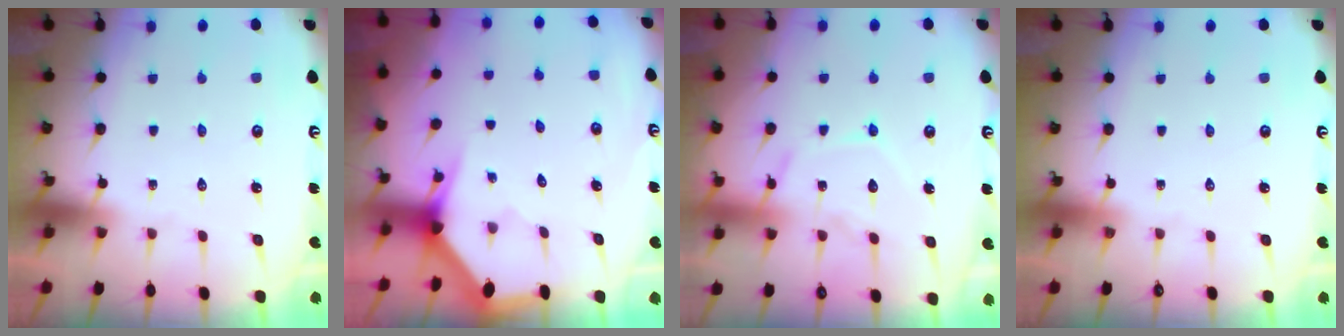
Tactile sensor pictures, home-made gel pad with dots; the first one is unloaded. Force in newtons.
{"total": 2.9, "press": 2.9, "slide": 0.0}
{"total": 12.3, "press": 12.3, "slide": 1.0}
{"total": 0.0}